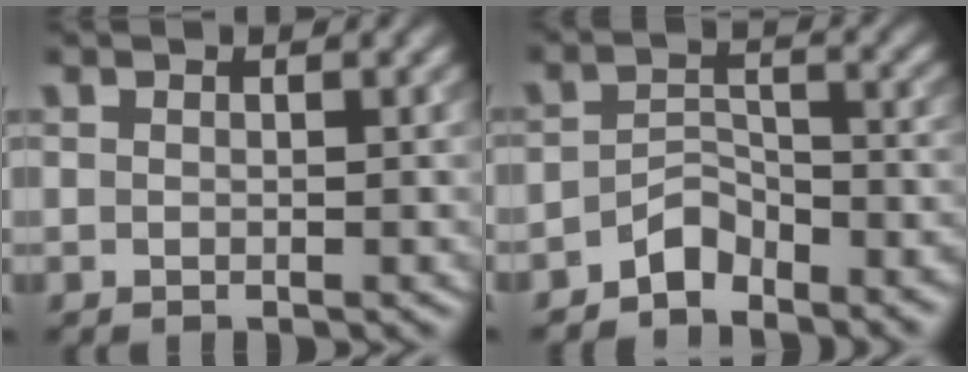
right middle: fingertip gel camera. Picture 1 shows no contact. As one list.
[{"total": 3.9, "force": [-3.1, 1.8, 1.6], "torque": [-0.023, 0.006, -0.060]}]